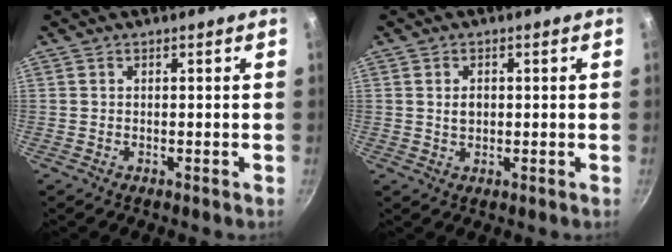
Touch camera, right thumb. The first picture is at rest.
{"total": 2.6, "force": [0.3, 1.9, 1.8], "torque": [-0.023, 0.002, 0.006]}